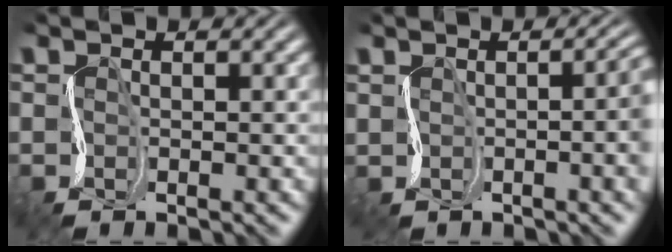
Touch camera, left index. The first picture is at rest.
{"total": 2.3, "force": [0.3, 0.4, 2.3], "torque": [-0.025, -0.002, 0.013]}